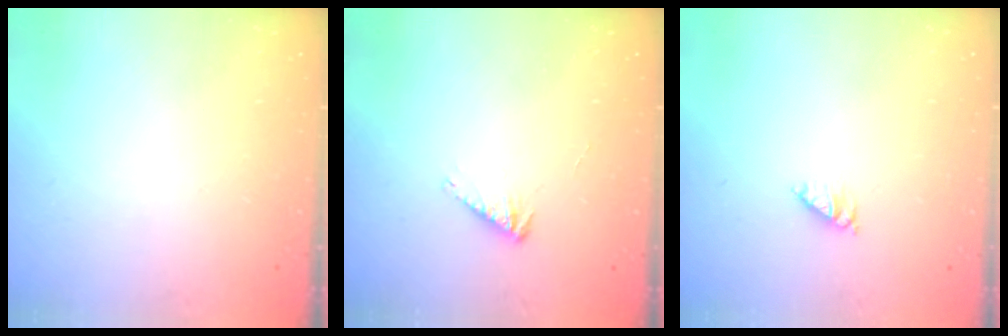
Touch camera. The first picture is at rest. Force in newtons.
{"total": 2.2, "press": 2.1, "slide": 0.5}
{"total": 2.8, "press": 2.8, "slide": 0.5}